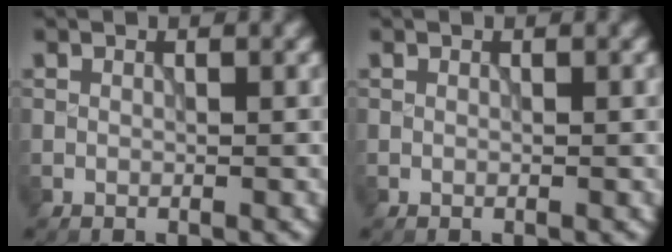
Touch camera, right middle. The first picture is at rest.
{"total": 0.0}